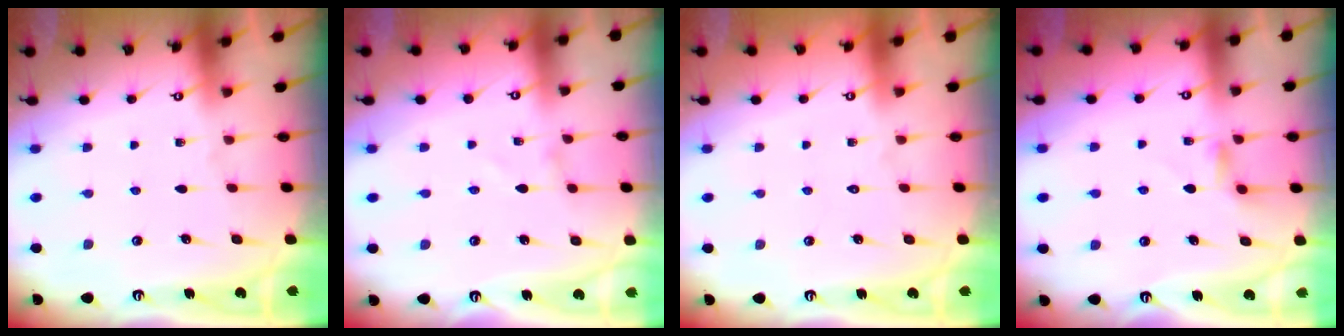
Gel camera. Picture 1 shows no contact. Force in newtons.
{"total": 1.4, "press": 1.4, "slide": 0.0}
{"total": 1.7, "press": 1.7, "slide": 0.1}
{"total": 3.9, "press": 3.8, "slide": 0.7}